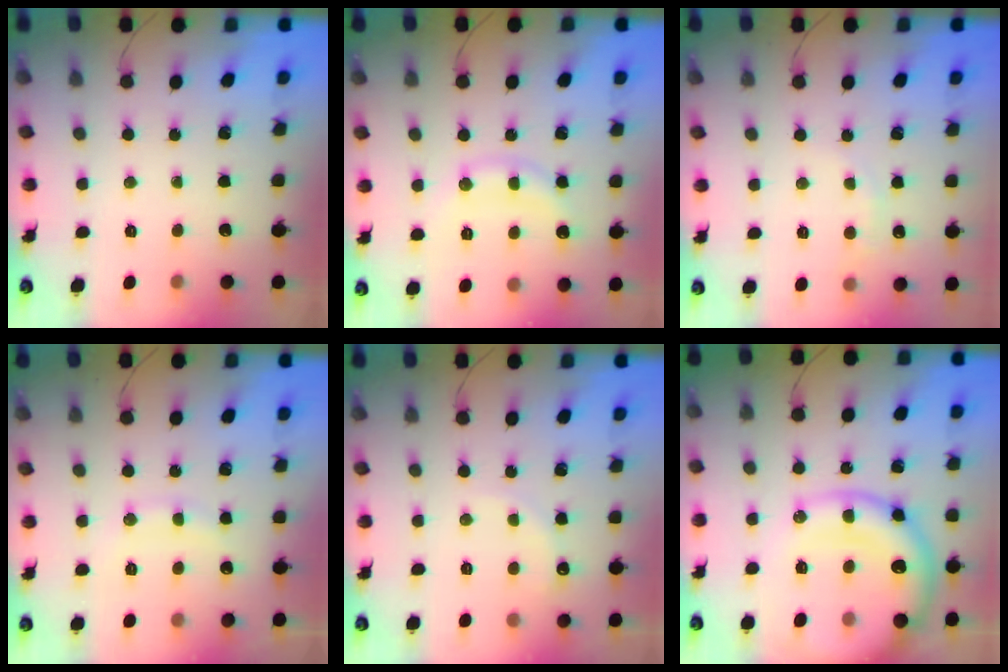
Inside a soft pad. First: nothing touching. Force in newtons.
{"total": 9.2, "press": 9.2, "slide": 0.3}
{"total": 3.6, "press": 3.4, "slide": 1.2}
{"total": 8.8, "press": 8.7, "slide": 0.9}
{"total": 4.5, "press": 4.4, "slide": 1.0}
{"total": 19.0, "press": 18.7, "slide": 3.1}